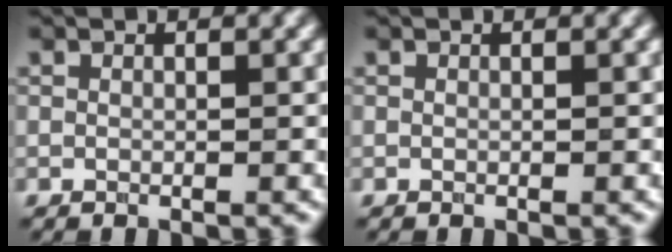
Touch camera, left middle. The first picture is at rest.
{"total": 0.0}